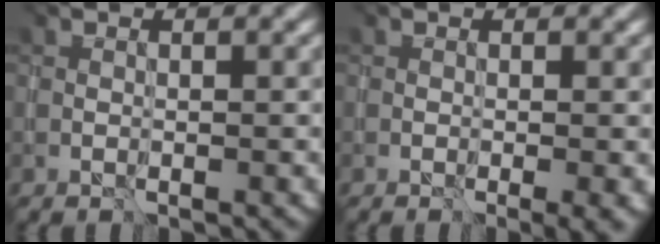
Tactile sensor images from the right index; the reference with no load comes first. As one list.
[{"total": 2.8, "force": [-0.8, 0.9, 2.5], "torque": [-0.027, -0.005, 0.005]}]